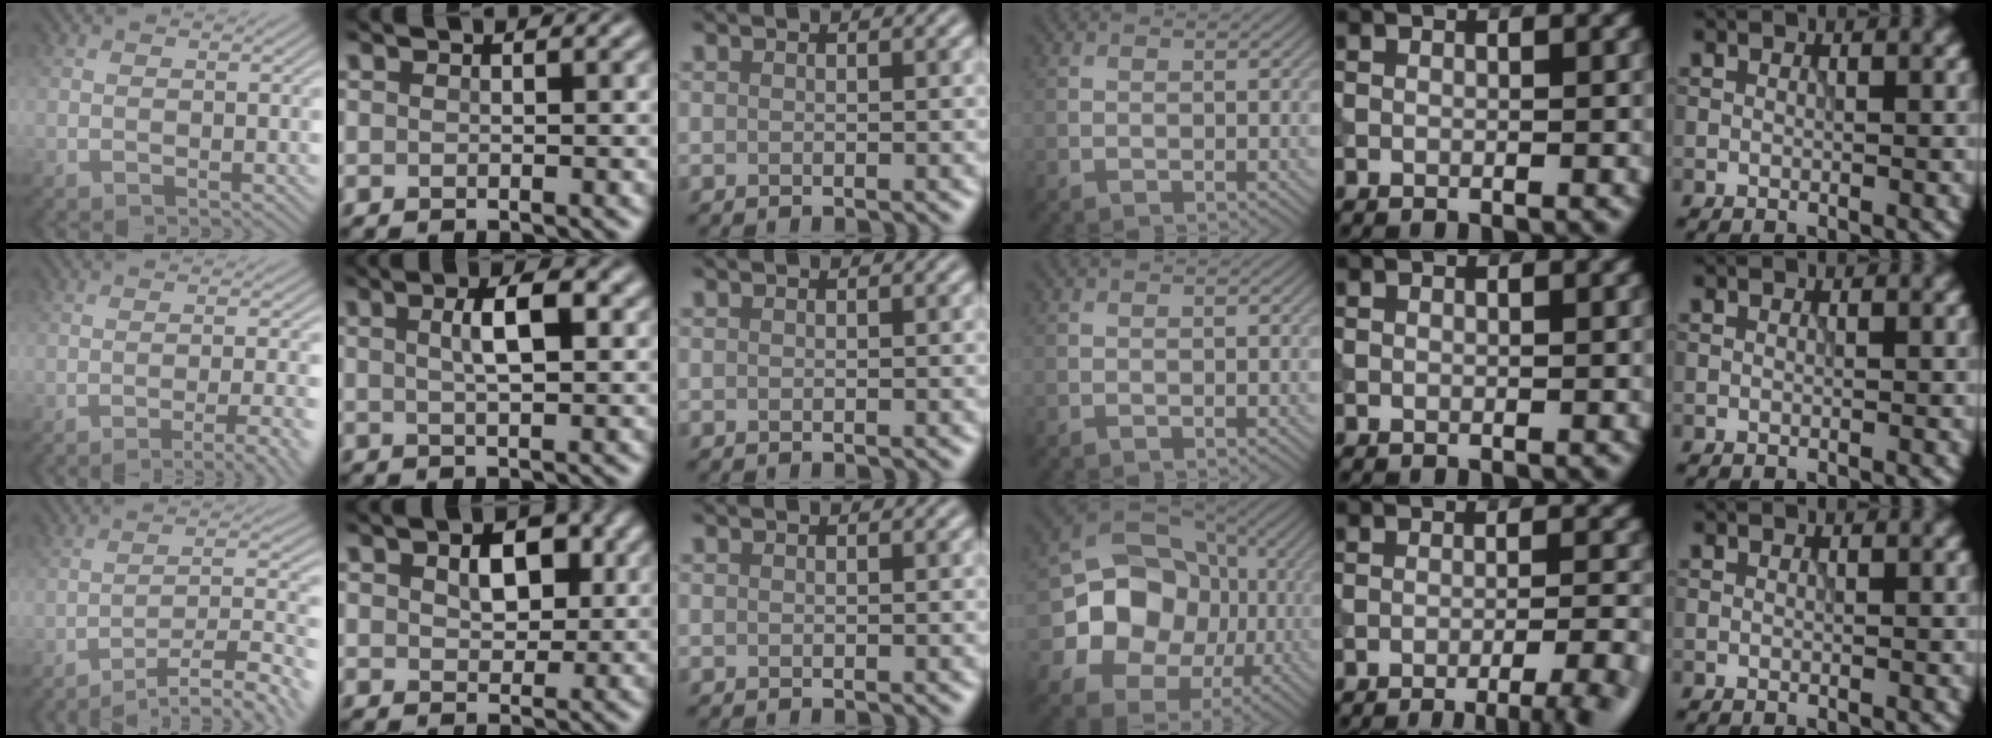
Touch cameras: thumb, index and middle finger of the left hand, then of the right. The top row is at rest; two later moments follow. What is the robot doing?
{"motion": "extract", "object": "tissue"}